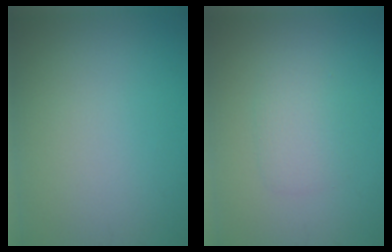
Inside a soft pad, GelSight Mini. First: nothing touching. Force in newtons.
{"total": 1.9, "press": 1.9, "slide": 0.0}